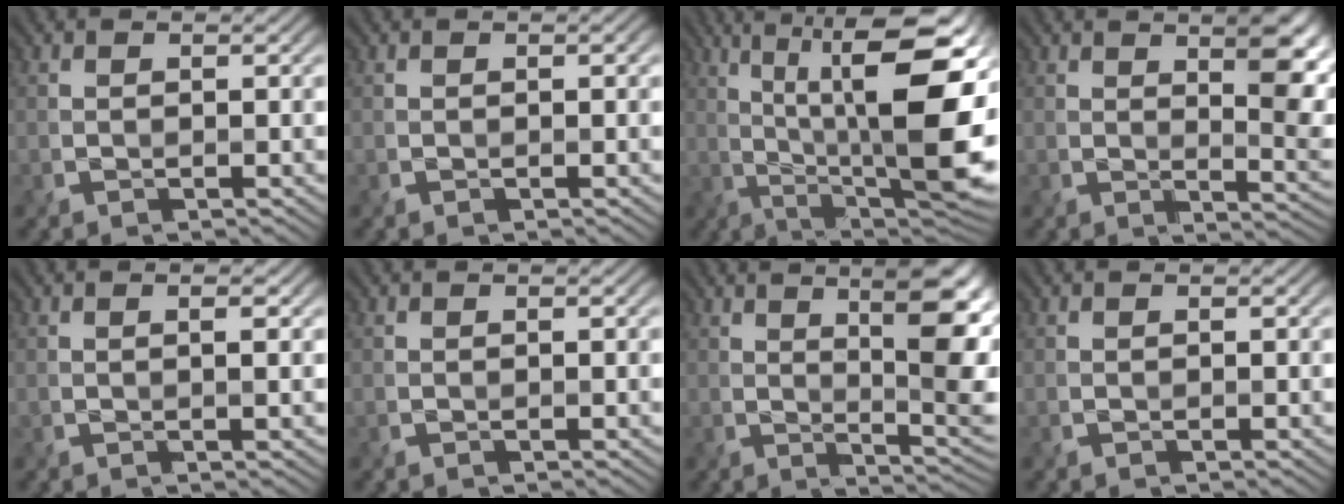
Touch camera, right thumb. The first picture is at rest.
{"total": 0.6, "force": [0.1, 0.3, 0.5], "torque": [-0.006, 0.000, 0.005]}
{"total": 17.8, "force": [3.4, 5.4, 16.6], "torque": [-0.251, 0.029, 0.054]}
{"total": 8.1, "force": [3.2, 2.1, 7.2], "torque": [-0.100, 0.002, 0.053]}
{"total": 1.2, "force": [0.1, 0.0, 1.2], "torque": [-0.018, 0.000, -0.001]}
{"total": 0.0}
{"total": 11.7, "force": [3.6, 2.8, 10.8], "torque": [-0.140, 0.012, 0.054]}
{"total": 0.0}